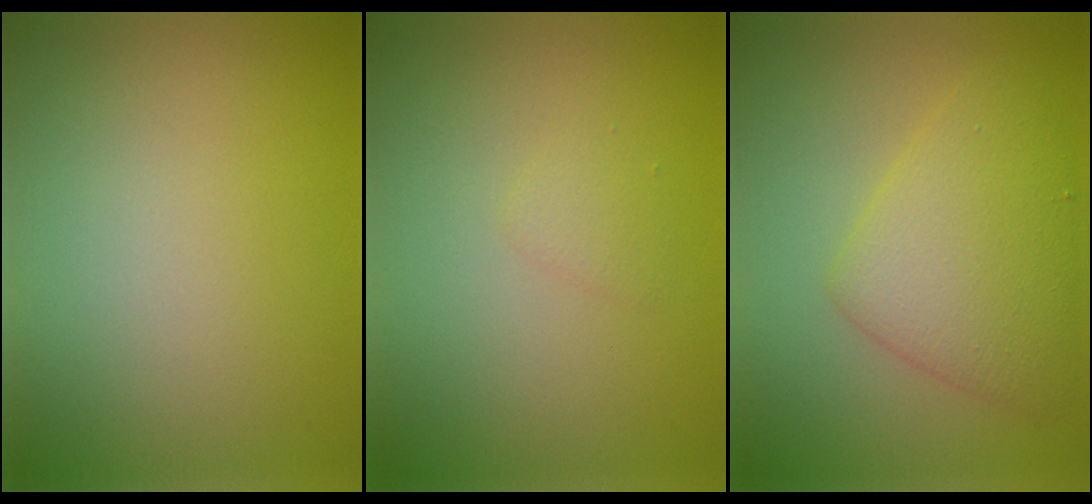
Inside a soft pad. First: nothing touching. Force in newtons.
{"total": 0.8, "press": 0.8, "slide": 0.1}
{"total": 5.1, "press": 5.1, "slide": 0.2}